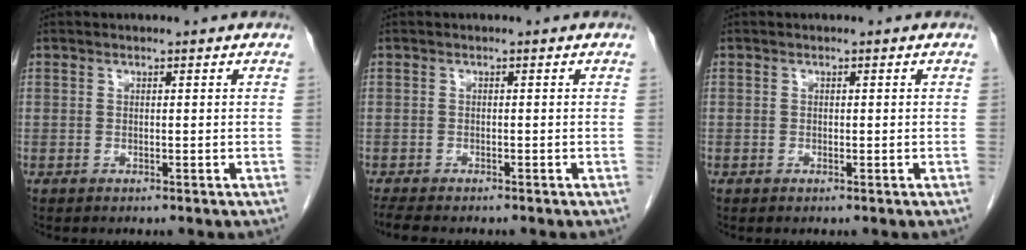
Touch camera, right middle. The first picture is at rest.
{"total": 4.1, "force": [-3.5, 0.9, 2.0], "torque": [-0.035, -0.012, -0.054]}
{"total": 0.0}